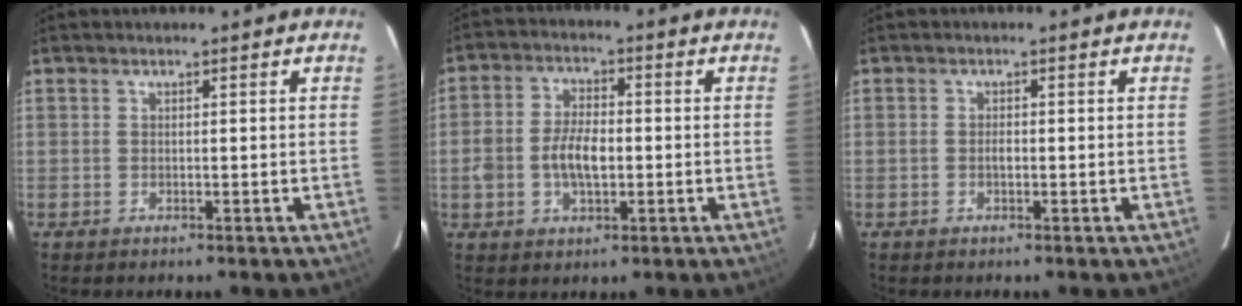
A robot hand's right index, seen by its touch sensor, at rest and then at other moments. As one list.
[{"total": 7.4, "force": [-1.2, 4.2, 6.0], "torque": [-0.120, 0.009, -0.019]}, {"total": 1.1, "force": [-0.3, 0.6, 0.8], "torque": [-0.016, 0.002, -0.006]}]